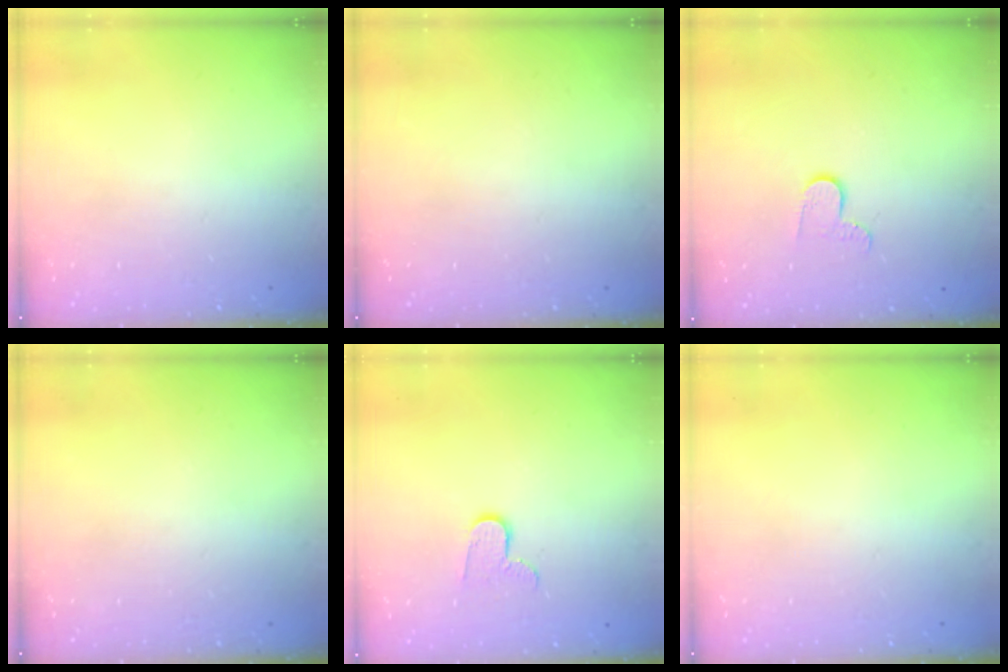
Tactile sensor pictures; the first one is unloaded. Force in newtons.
{"total": 0.0}
{"total": 6.4, "press": 6.4, "slide": 0.5}
{"total": 0.0}
{"total": 6.4, "press": 6.4, "slide": 0.5}
{"total": 0.0}